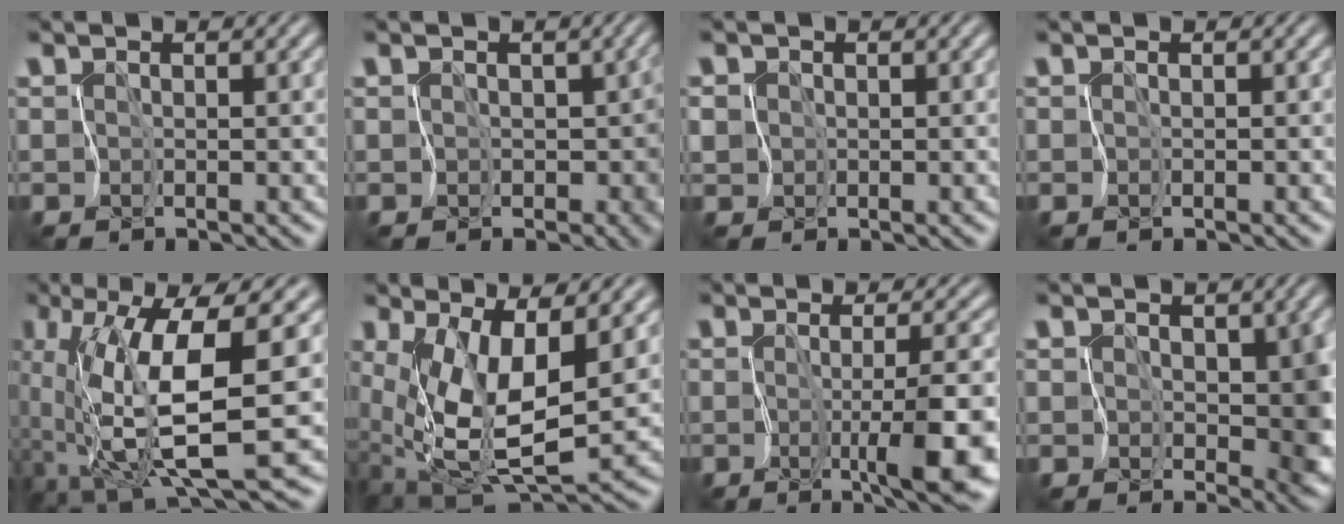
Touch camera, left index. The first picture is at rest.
{"total": 5.9, "force": [-0.8, 4.9, 3.1], "torque": [-0.004, 0.004, -0.020]}
{"total": 2.0, "force": [0.4, 1.9, 0.4], "torque": [0.000, 0.016, -0.002]}
{"total": 0.0}
{"total": 9.4, "force": [-0.3, 2.0, 9.2], "torque": [-0.177, -0.012, 0.003]}
{"total": 9.2, "force": [1.2, 4.1, 8.2], "torque": [-0.170, -0.029, 0.035]}
{"total": 5.8, "force": [-1.8, 0.4, 5.5], "torque": [-0.089, -0.009, -0.028]}
{"total": 4.6, "force": [0.8, 3.3, 3.1], "torque": [-0.039, -0.011, 0.010]}